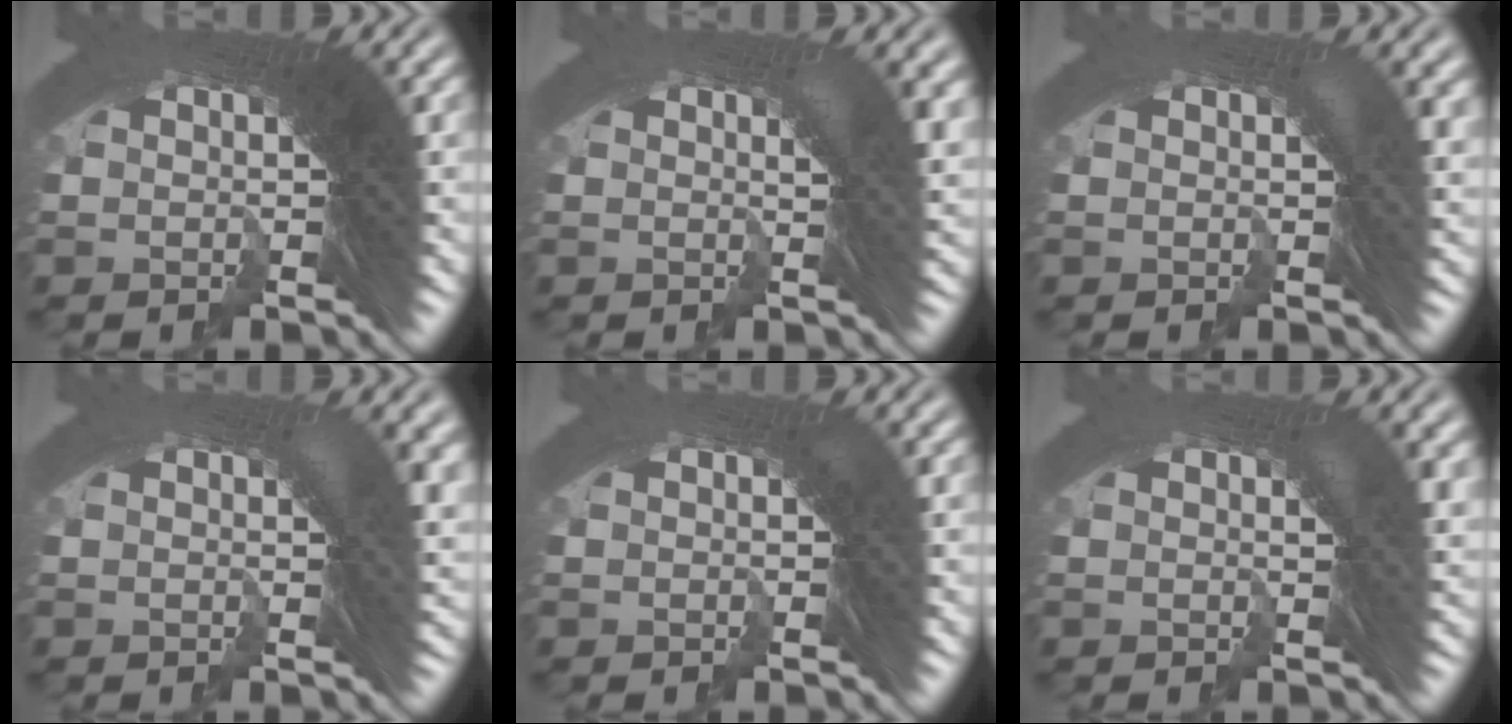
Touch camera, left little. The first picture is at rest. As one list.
[{"total": 1.6, "force": [0.6, 0.2, 1.5], "torque": [-0.025, 0.001, 0.008]}, {"total": 0.5, "force": [0.0, -0.2, 0.5], "torque": [-0.009, 0.001, -0.001]}, {"total": 1.2, "force": [0.2, 0.1, 1.2], "torque": [-0.016, 0.001, 0.001]}, {"total": 0.6, "force": [-0.3, -0.2, -0.4], "torque": [0.003, 0.001, -0.004]}, {"total": 0.7, "force": [0.2, -0.3, 0.6], "torque": [-0.015, -0.003, 0.004]}]